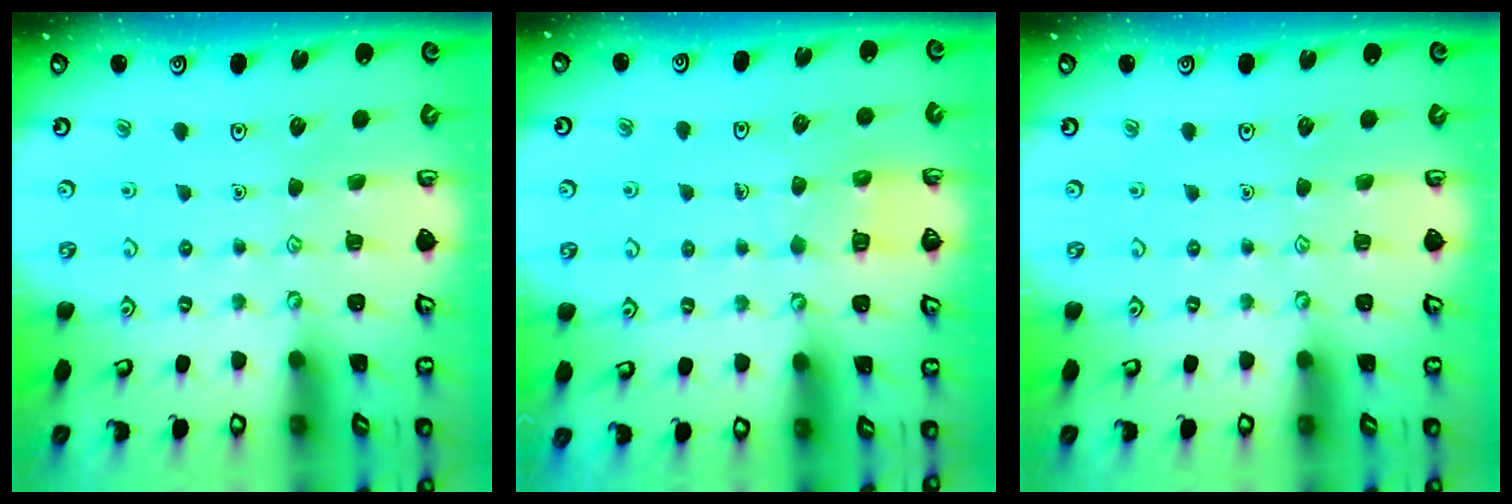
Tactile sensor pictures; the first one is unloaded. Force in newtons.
{"total": 5.1, "press": 5.1, "slide": 0.5}
{"total": 0.0}